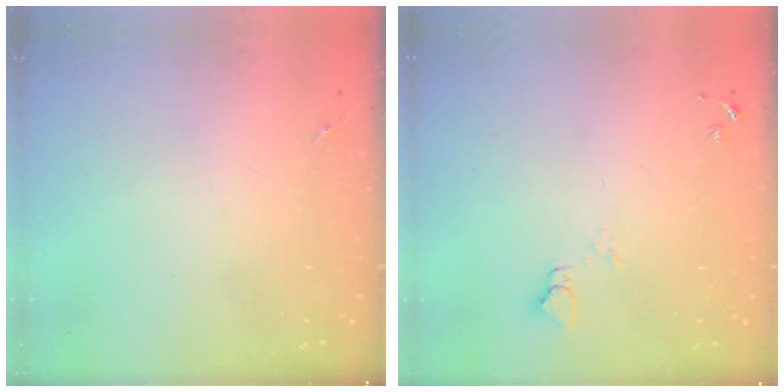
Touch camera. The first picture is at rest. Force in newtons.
{"total": 3.9, "press": 3.9, "slide": 0.4}